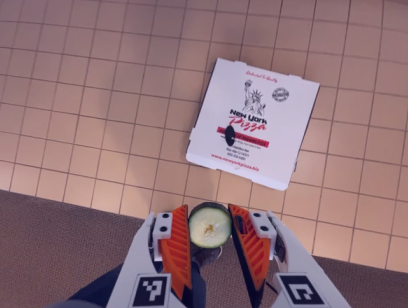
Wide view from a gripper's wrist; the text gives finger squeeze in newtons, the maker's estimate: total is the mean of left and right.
{"total": 7.8, "left": 7.9, "right": 7.7}